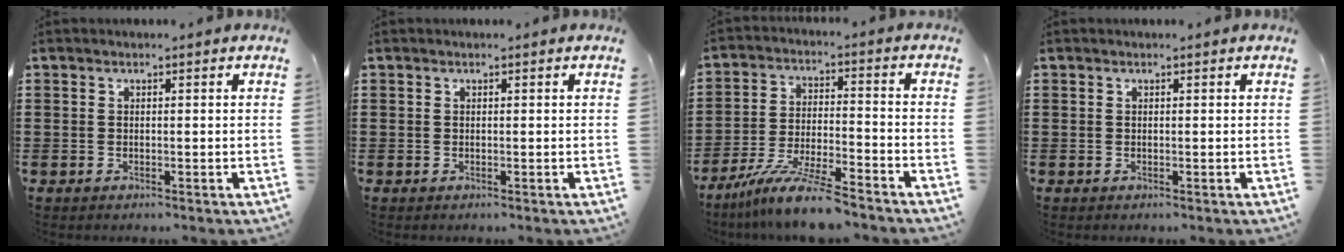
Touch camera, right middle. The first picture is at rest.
{"total": 0.0}
{"total": 10.0, "force": [-8.7, 0.1, 5.0], "torque": [-0.098, 0.003, -0.168]}
{"total": 0.0}